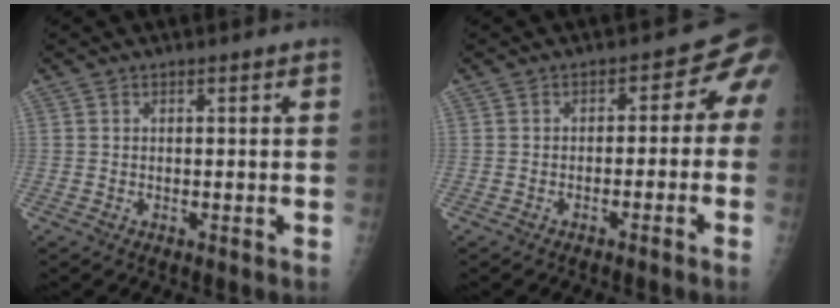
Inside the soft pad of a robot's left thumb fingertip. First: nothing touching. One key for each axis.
{"total": 4.8, "fx": -2.0, "fy": 3.6, "fz": 2.4, "tx": 0.000, "ty": 0.030, "tz": -0.034}